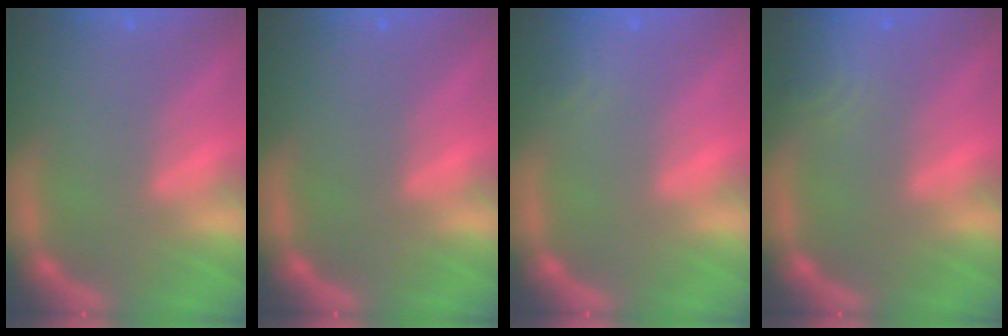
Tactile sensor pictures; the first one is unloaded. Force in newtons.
{"total": 0.0}
{"total": 1.4}
{"total": 2.9}